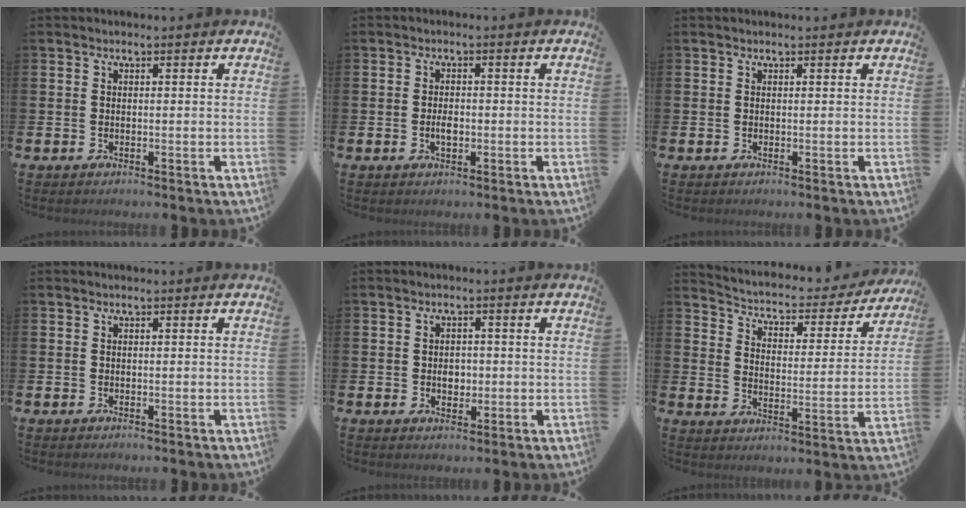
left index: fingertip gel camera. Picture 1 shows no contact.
{"total": 1.9, "force": [-0.3, 1.0, 1.6], "torque": [-0.017, -0.004, -0.009]}
{"total": 0.0}
{"total": 0.0}
{"total": 2.3, "force": [-0.2, 1.8, 1.4], "torque": [-0.007, 0.000, -0.010]}
{"total": 4.3, "force": [3.9, 1.5, 1.1], "torque": [-0.049, -0.030, 0.056]}